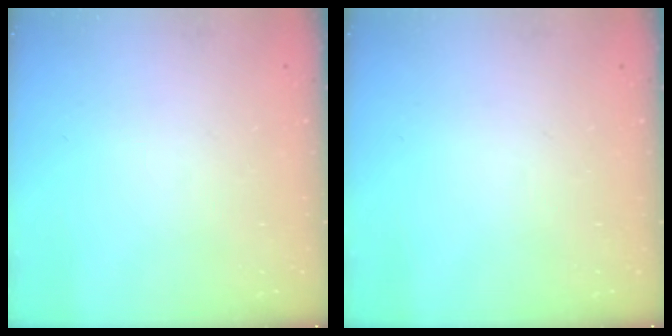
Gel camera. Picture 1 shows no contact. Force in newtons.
{"total": 0.0}